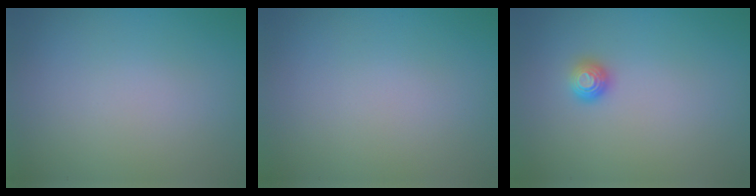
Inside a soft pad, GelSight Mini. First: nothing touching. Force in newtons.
{"total": 0.0}
{"total": 1.1, "press": 1.0, "slide": 0.3}